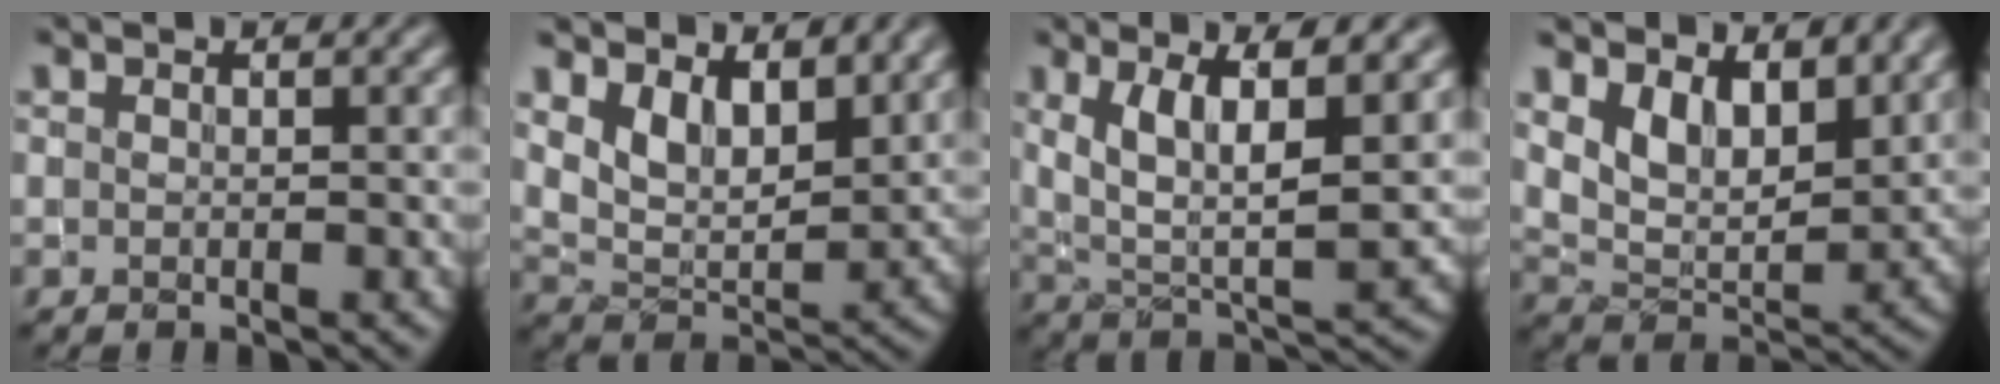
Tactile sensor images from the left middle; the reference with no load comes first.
{"total": 5.4, "force": [3.2, 2.8, 3.4], "torque": [-0.071, -0.016, 0.054]}
{"total": 7.5, "force": [3.0, 2.5, 6.3], "torque": [-0.125, -0.008, 0.058]}
{"total": 5.8, "force": [3.3, 3.1, 3.6], "torque": [-0.073, -0.018, 0.056]}